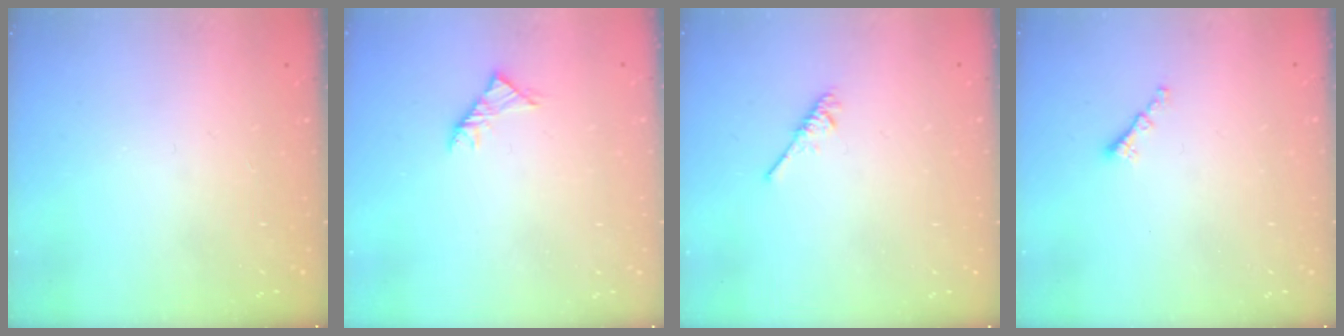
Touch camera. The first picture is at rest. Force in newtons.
{"total": 2.9, "press": 2.8, "slide": 0.8}
{"total": 1.9, "press": 1.9, "slide": 0.4}
{"total": 1.3, "press": 1.2, "slide": 0.5}